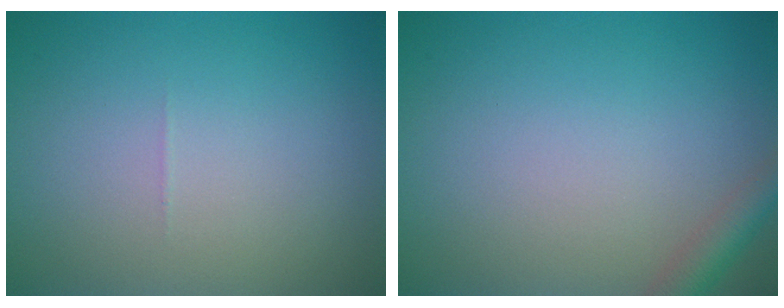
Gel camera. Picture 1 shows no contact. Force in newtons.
{"total": 2.3, "press": 2.3, "slide": 0.1}